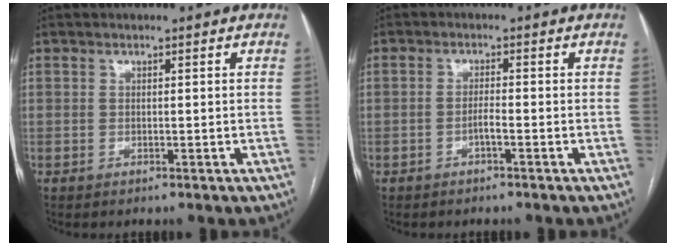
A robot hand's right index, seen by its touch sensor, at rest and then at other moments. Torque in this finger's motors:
{"motor_torque": [-0.03, -0.28, 0.14, 0.04]}